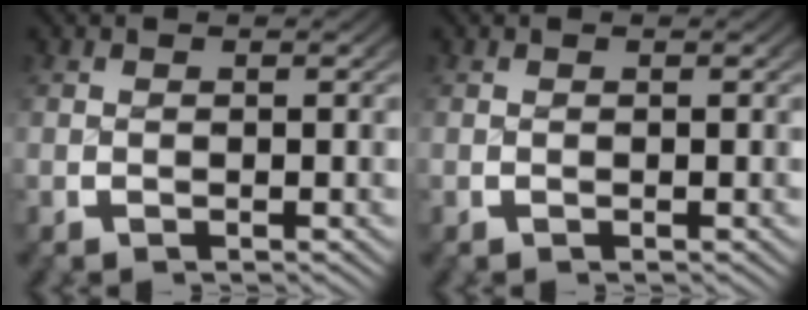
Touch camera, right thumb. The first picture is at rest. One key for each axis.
{"total": 0.0}